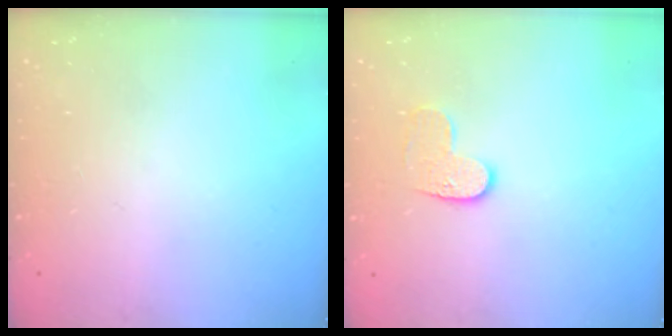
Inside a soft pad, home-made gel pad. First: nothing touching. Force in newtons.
{"total": 6.8, "press": 6.8, "slide": 0.1}